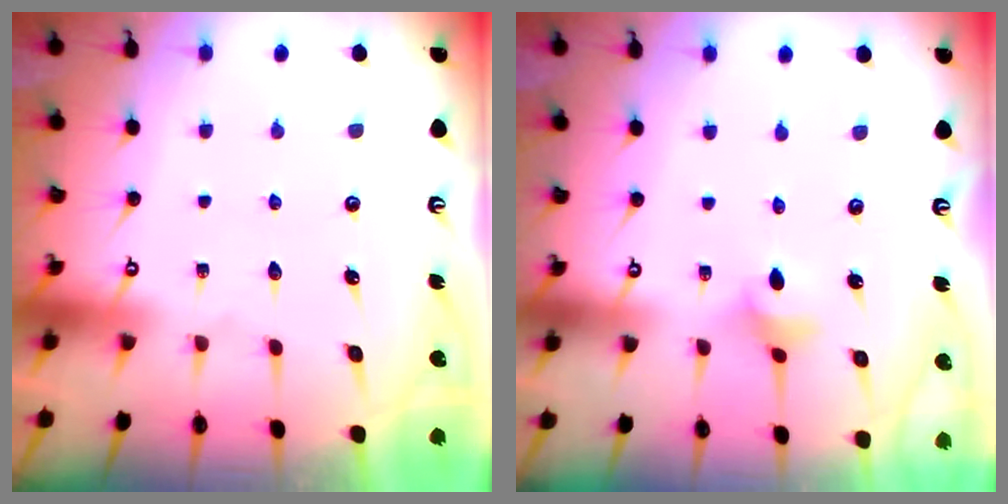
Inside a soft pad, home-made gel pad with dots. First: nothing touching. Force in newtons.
{"total": 3.3, "press": 3.2, "slide": 0.5}